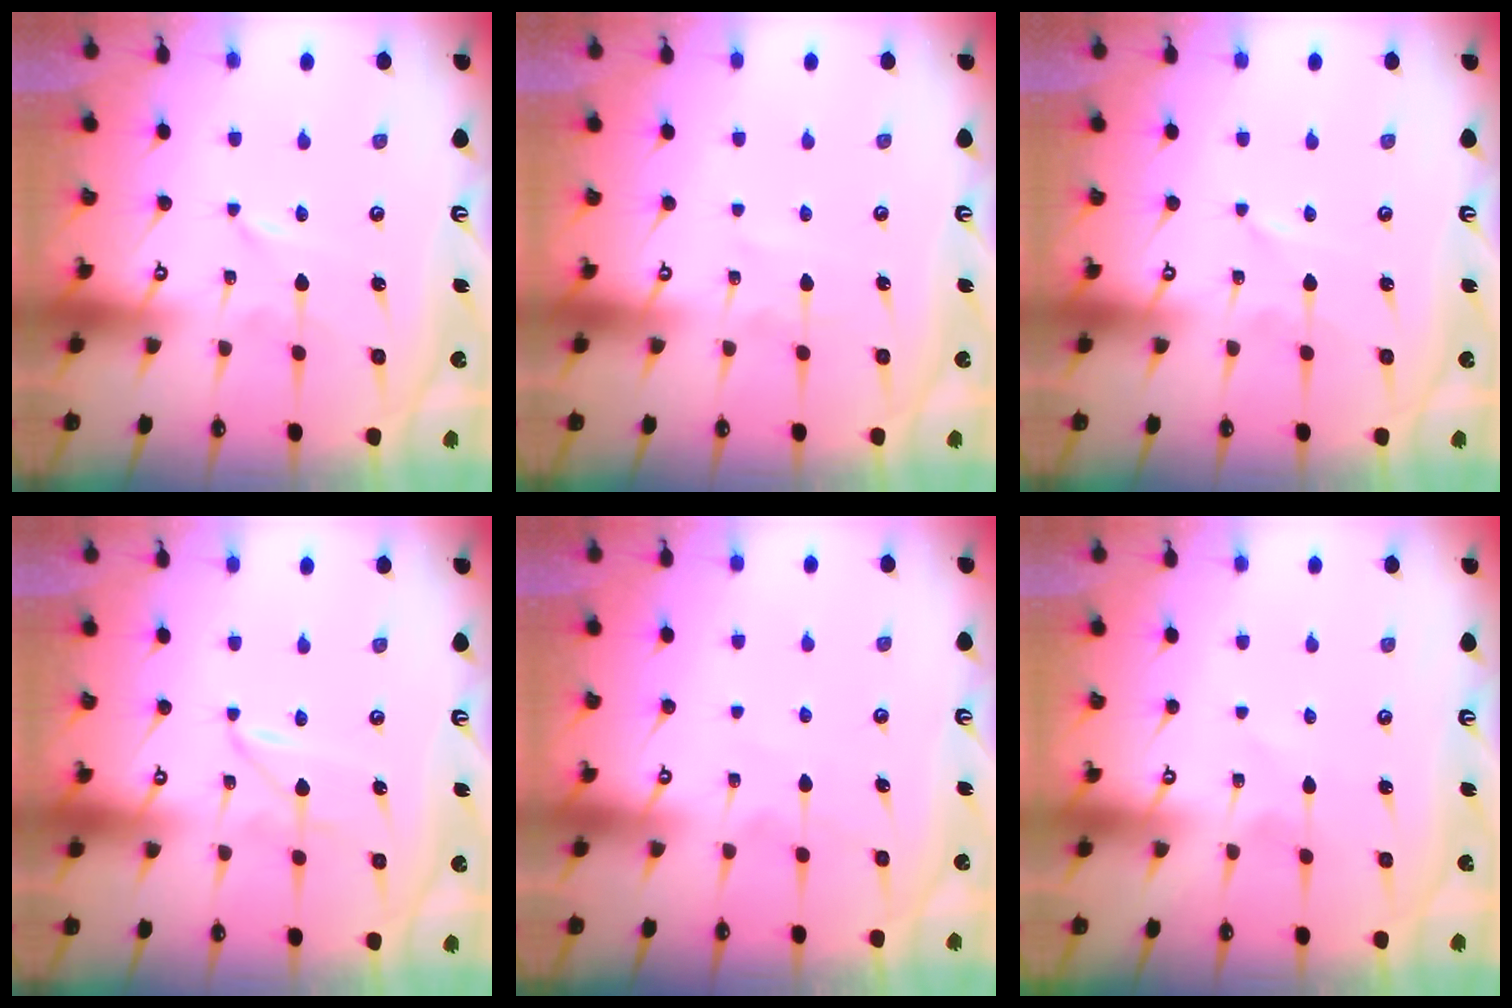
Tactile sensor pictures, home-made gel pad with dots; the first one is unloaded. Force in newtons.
{"total": 2.8, "press": 2.8, "slide": 0.4}
{"total": 0.0}
{"total": 1.6, "press": 1.6, "slide": 0.1}
{"total": 5.0, "press": 5.0, "slide": 0.6}
{"total": 1.9, "press": 1.9, "slide": 0.1}